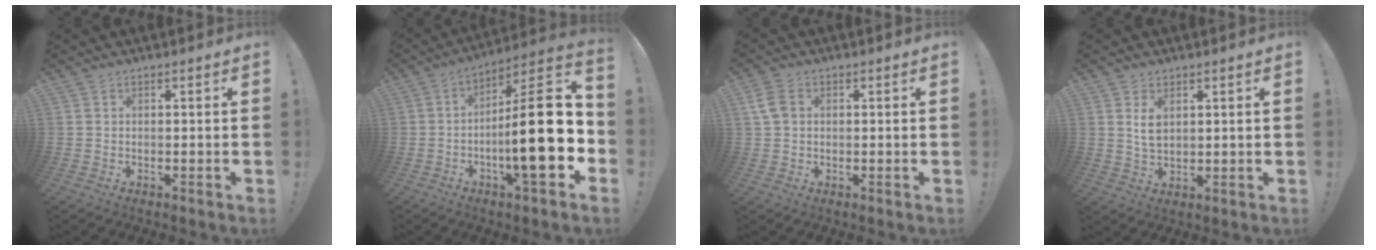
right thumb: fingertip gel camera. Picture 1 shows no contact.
{"total": 23.1, "force": [-3.3, 5.1, 22.3], "torque": [-0.363, 0.009, -0.059]}
{"total": 5.6, "force": [1.1, 4.1, 3.7], "torque": [-0.077, 0.006, 0.021]}
{"total": 4.9, "force": [2.0, 3.1, 3.3], "torque": [-0.046, -0.004, 0.036]}